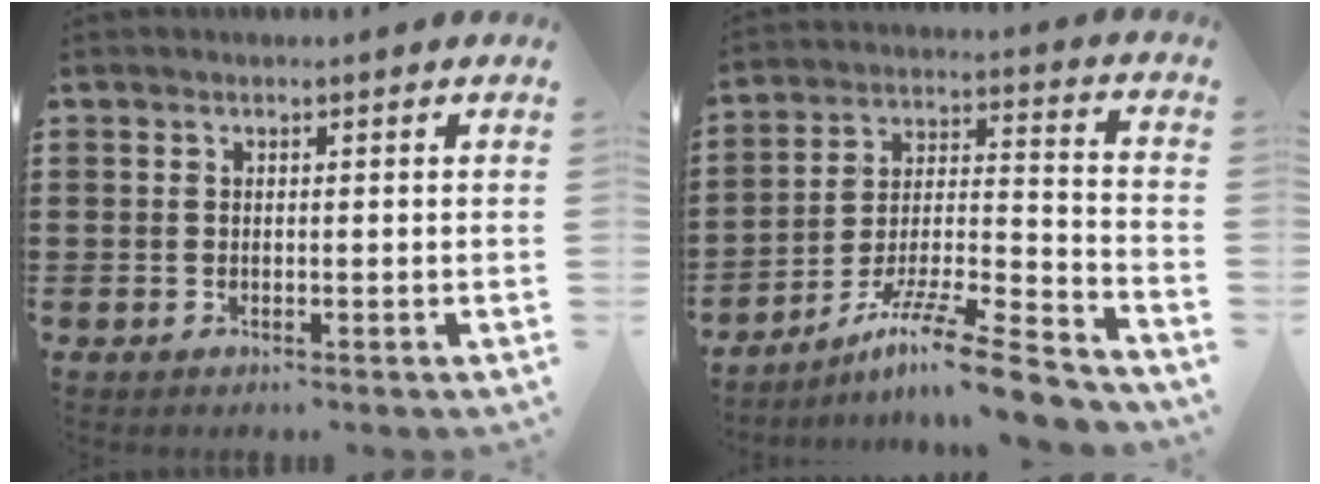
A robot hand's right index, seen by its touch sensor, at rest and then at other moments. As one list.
[{"total": 11.7, "force": [-9.2, 0.6, 7.1], "torque": [-0.111, 0.015, -0.176]}]